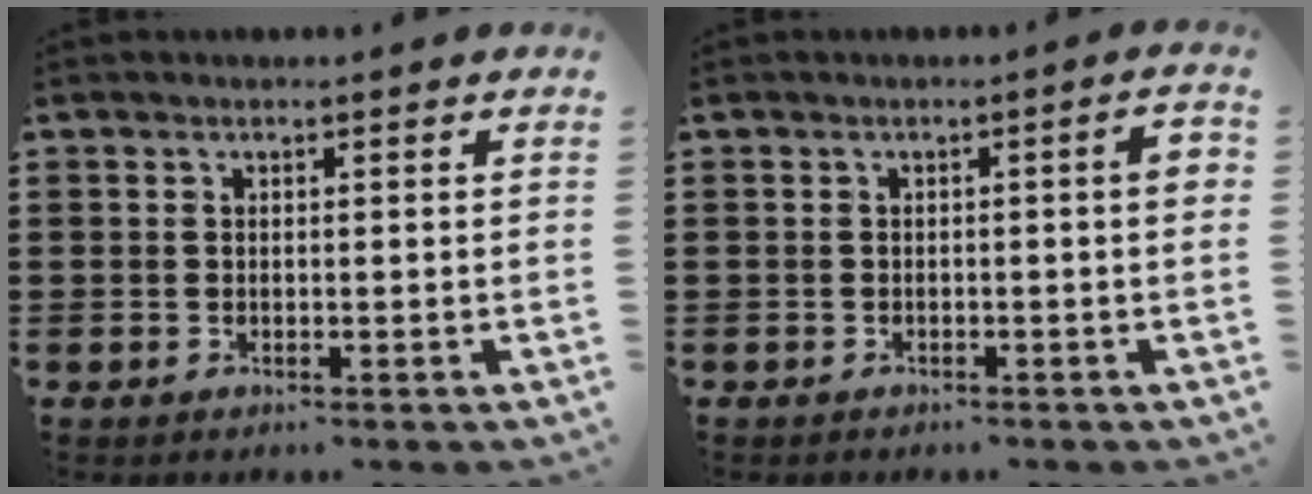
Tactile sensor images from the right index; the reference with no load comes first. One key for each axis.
{"total": 1.9, "fx": -0.6, "fy": 0.1, "fz": 1.8, "tx": -0.029, "ty": -0.001, "tz": -0.013}